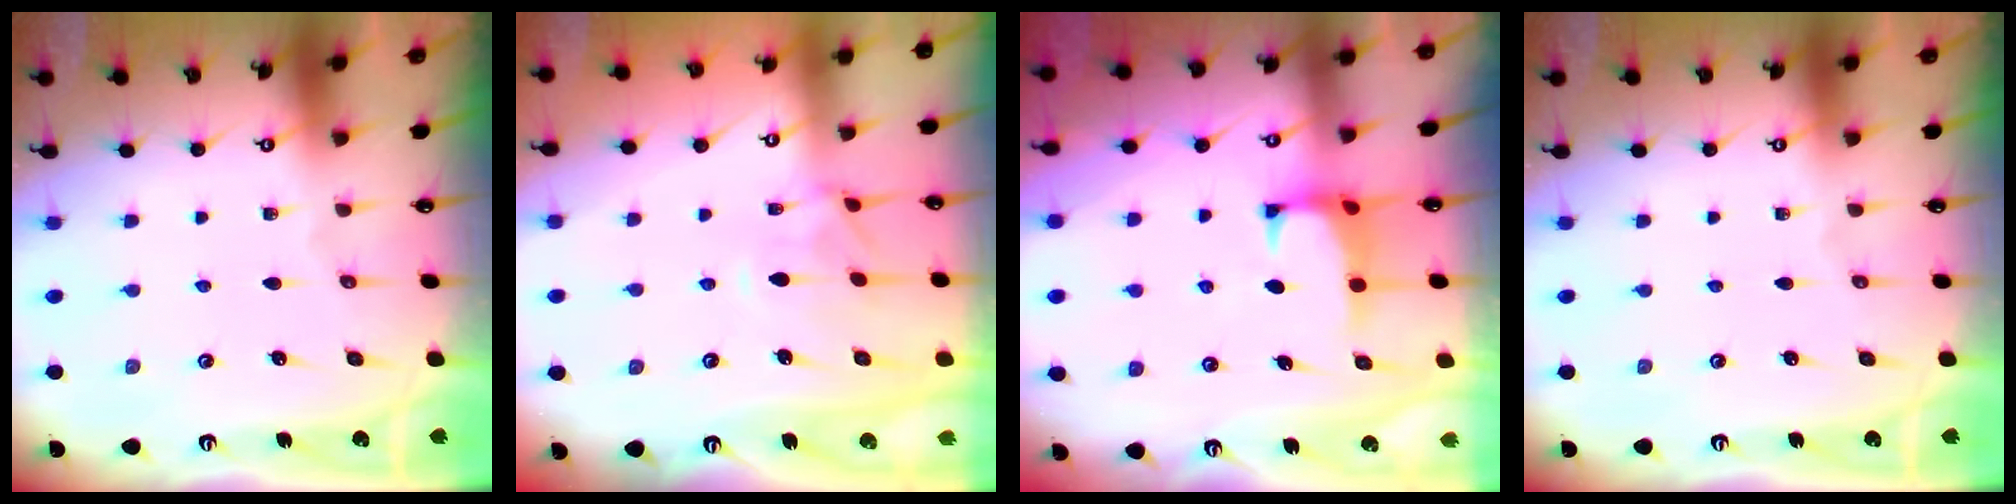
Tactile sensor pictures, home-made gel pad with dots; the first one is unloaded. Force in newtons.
{"total": 1.4, "press": 1.1, "slide": 0.9}
{"total": 0.8, "press": 0.6, "slide": 0.5}
{"total": 0.0}